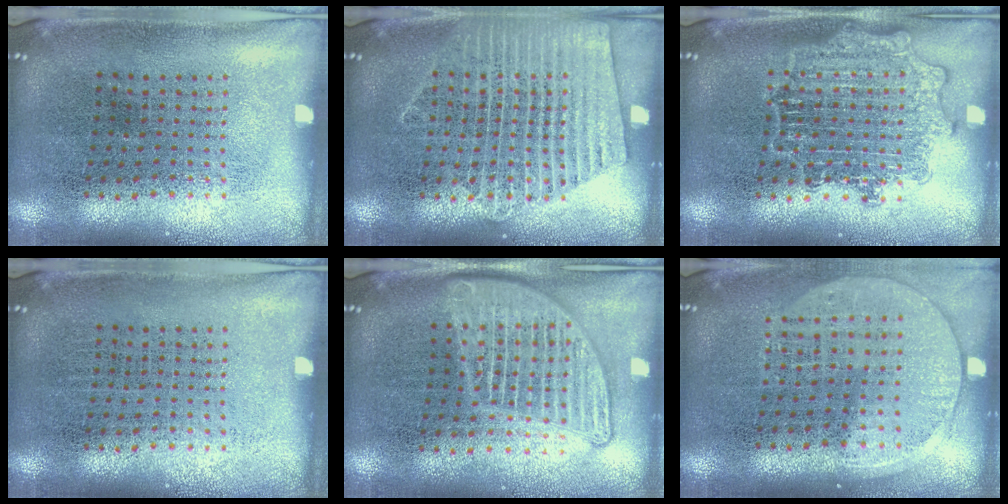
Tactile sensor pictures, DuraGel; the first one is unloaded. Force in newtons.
{"total": 2.9, "press": 2.9, "slide": 0.3}
{"total": 3.0, "press": 3.0, "slide": 0.4}
{"total": 0.0}
{"total": 2.1, "press": 2.1, "slide": 0.2}
{"total": 1.4, "press": 1.3, "slide": 0.6}